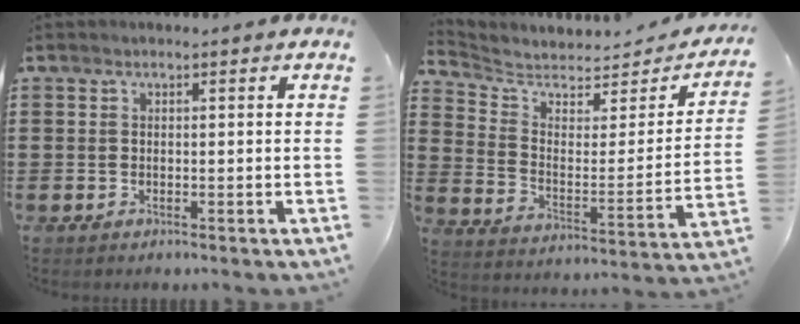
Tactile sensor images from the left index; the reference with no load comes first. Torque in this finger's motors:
{"motor_torque": [1.09, -1.05, 0.04, 0.01]}